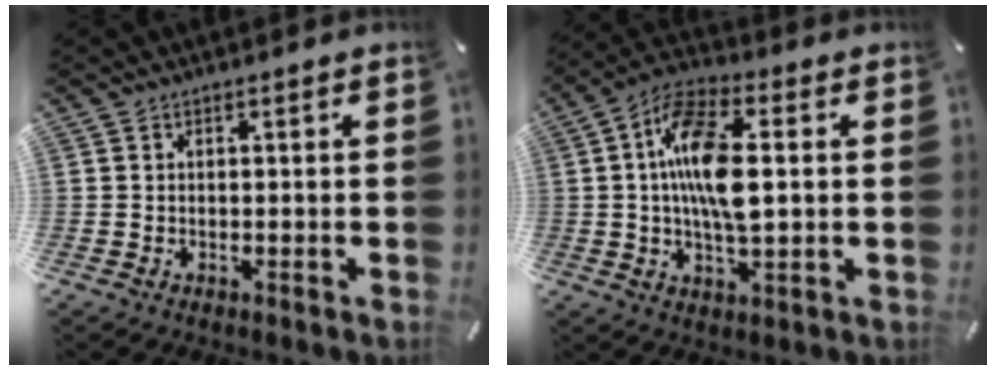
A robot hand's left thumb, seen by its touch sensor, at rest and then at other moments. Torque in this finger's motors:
{"motor_torque": [2.32, 2.63, 1.00, 0.40, 0.23]}